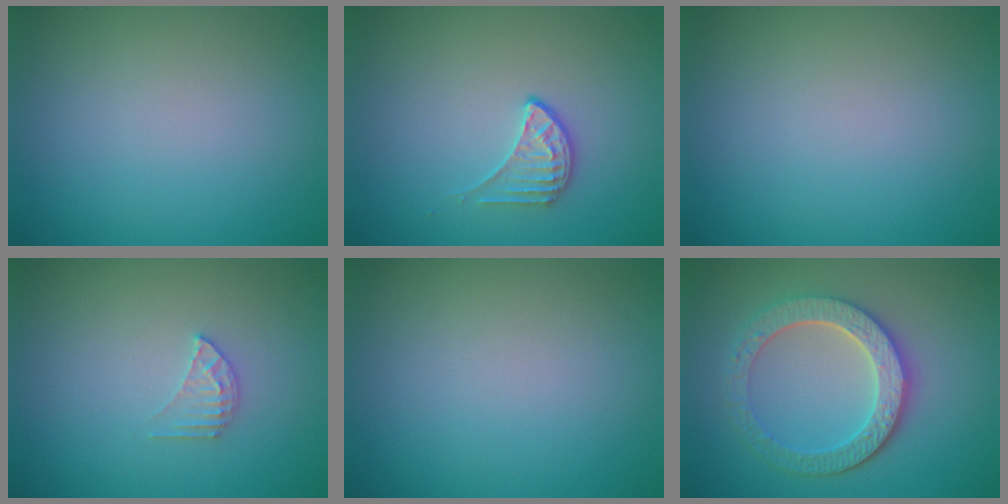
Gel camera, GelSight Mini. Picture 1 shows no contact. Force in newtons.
{"total": 1.9, "press": 1.3, "slide": 1.3}
{"total": 0.0}
{"total": 1.5, "press": 1.5, "slide": 0.2}
{"total": 0.0}
{"total": 5.2, "press": 4.4, "slide": 2.8}